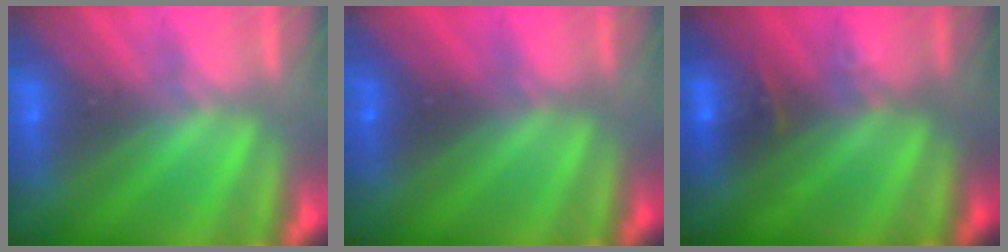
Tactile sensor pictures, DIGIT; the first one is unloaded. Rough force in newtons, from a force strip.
{"total": 2.1}
{"total": 3.6}